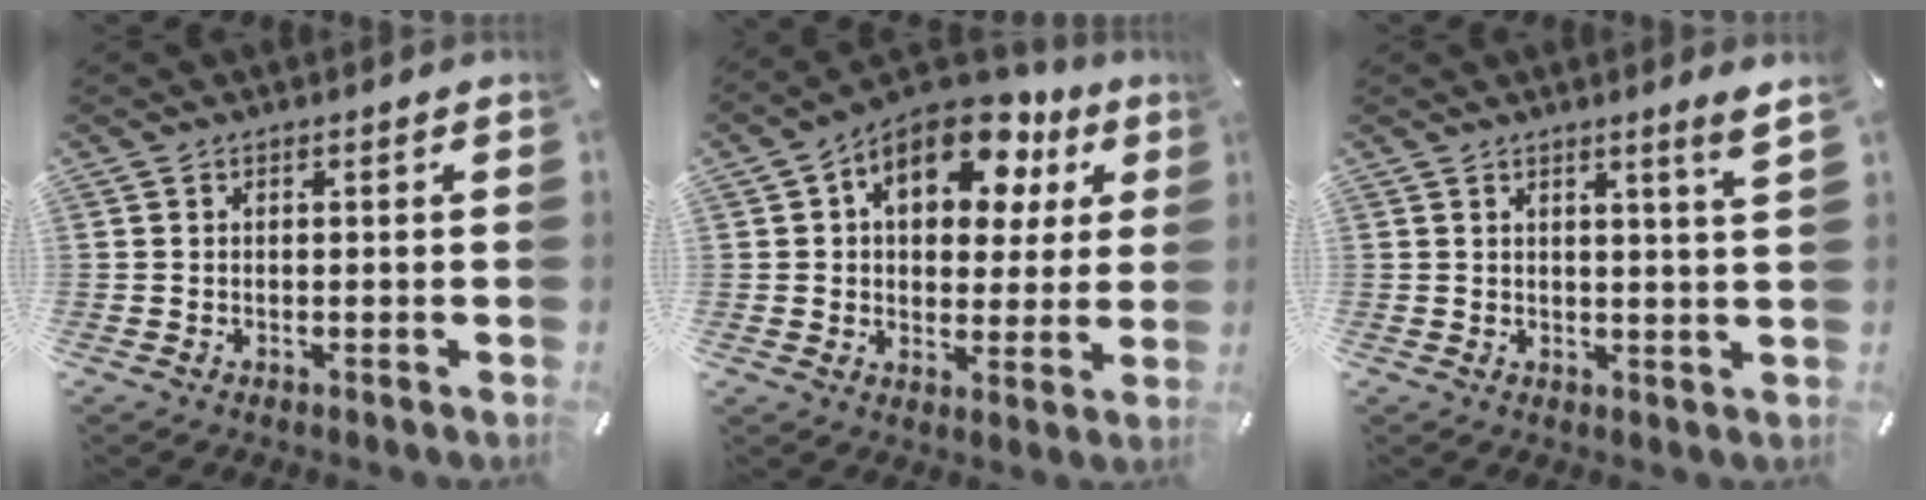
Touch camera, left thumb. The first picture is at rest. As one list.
[{"total": 15.6, "force": [7.5, 9.5, 9.7], "torque": [-0.150, -0.028, 0.130]}, {"total": 4.0, "force": [2.6, -0.5, 3.0], "torque": [-0.046, -0.019, 0.039]}]